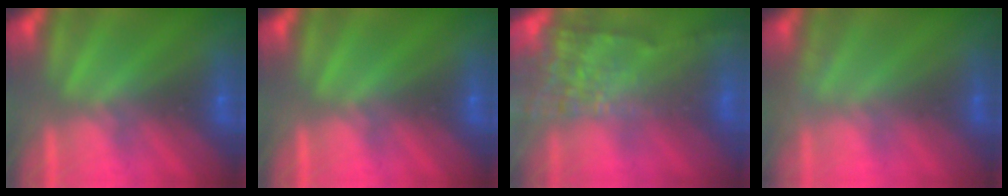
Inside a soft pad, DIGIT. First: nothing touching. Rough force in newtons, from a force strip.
{"total": 0.0}
{"total": 6.7}
{"total": 2.7}